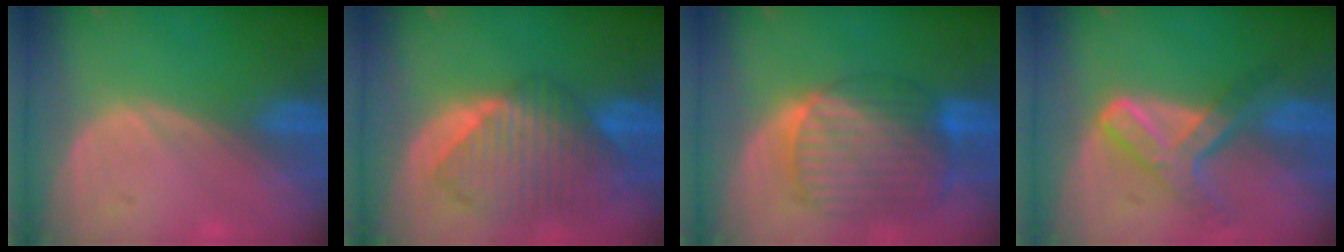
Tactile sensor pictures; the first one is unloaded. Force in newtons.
{"total": 10.1, "press": 8.8, "slide": 5.0}
{"total": 10.6, "press": 9.1, "slide": 5.4}
{"total": 7.3, "press": 6.1, "slide": 4.0}